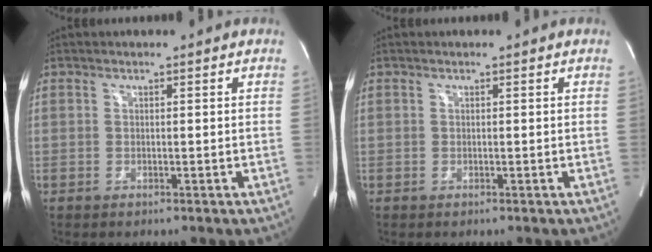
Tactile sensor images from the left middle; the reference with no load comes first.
{"total": 0.0}